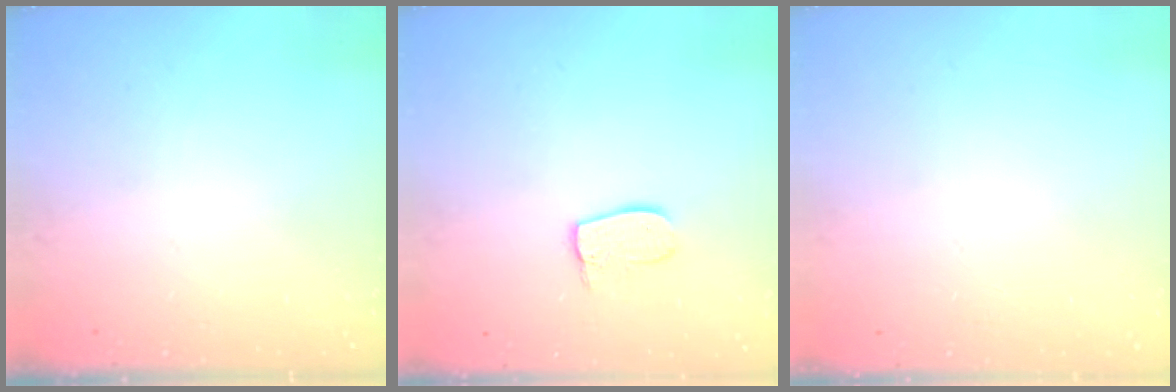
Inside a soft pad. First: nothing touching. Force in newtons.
{"total": 7.6, "press": 7.6, "slide": 0.2}
{"total": 0.0}